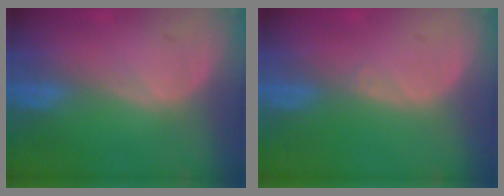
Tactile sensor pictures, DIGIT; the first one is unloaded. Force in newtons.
{"total": 0.6, "press": 0.4, "slide": 0.4}